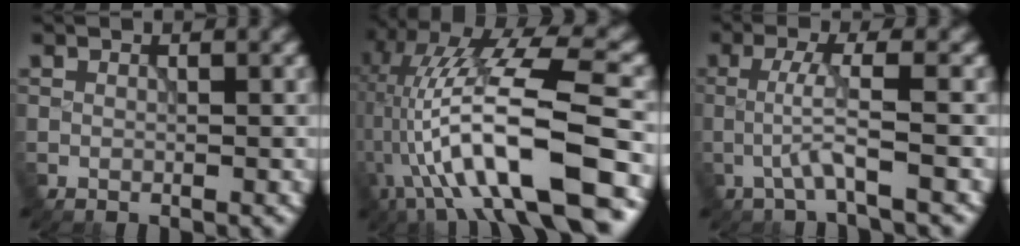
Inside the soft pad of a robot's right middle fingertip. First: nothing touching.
{"total": 15.5, "force": [-3.5, 4.9, 14.2], "torque": [-0.250, 0.031, -0.053]}
{"total": 3.0, "force": [-1.0, 0.1, 2.8], "torque": [-0.055, 0.007, -0.025]}